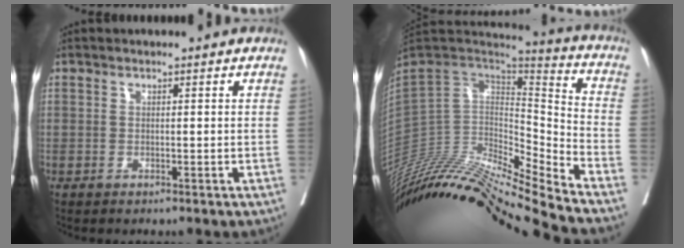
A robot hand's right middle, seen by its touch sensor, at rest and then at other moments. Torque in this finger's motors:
{"motor_torque": [-0.92, -1.22, -0.02, 0.07]}